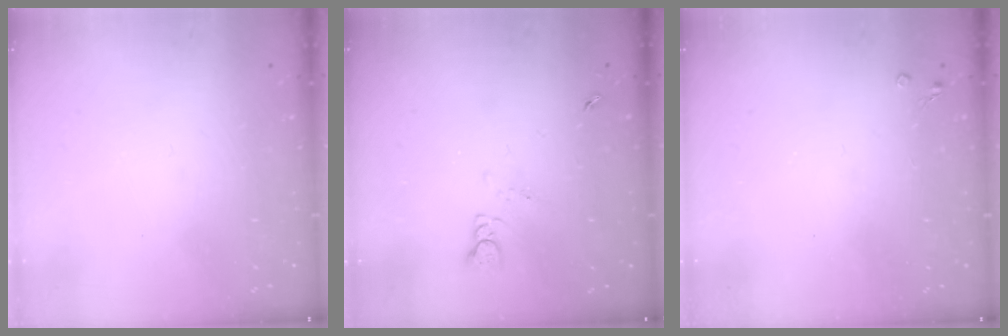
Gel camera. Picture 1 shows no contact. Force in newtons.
{"total": 1.3, "press": 1.2, "slide": 0.1}
{"total": 2.6, "press": 2.5, "slide": 0.4}